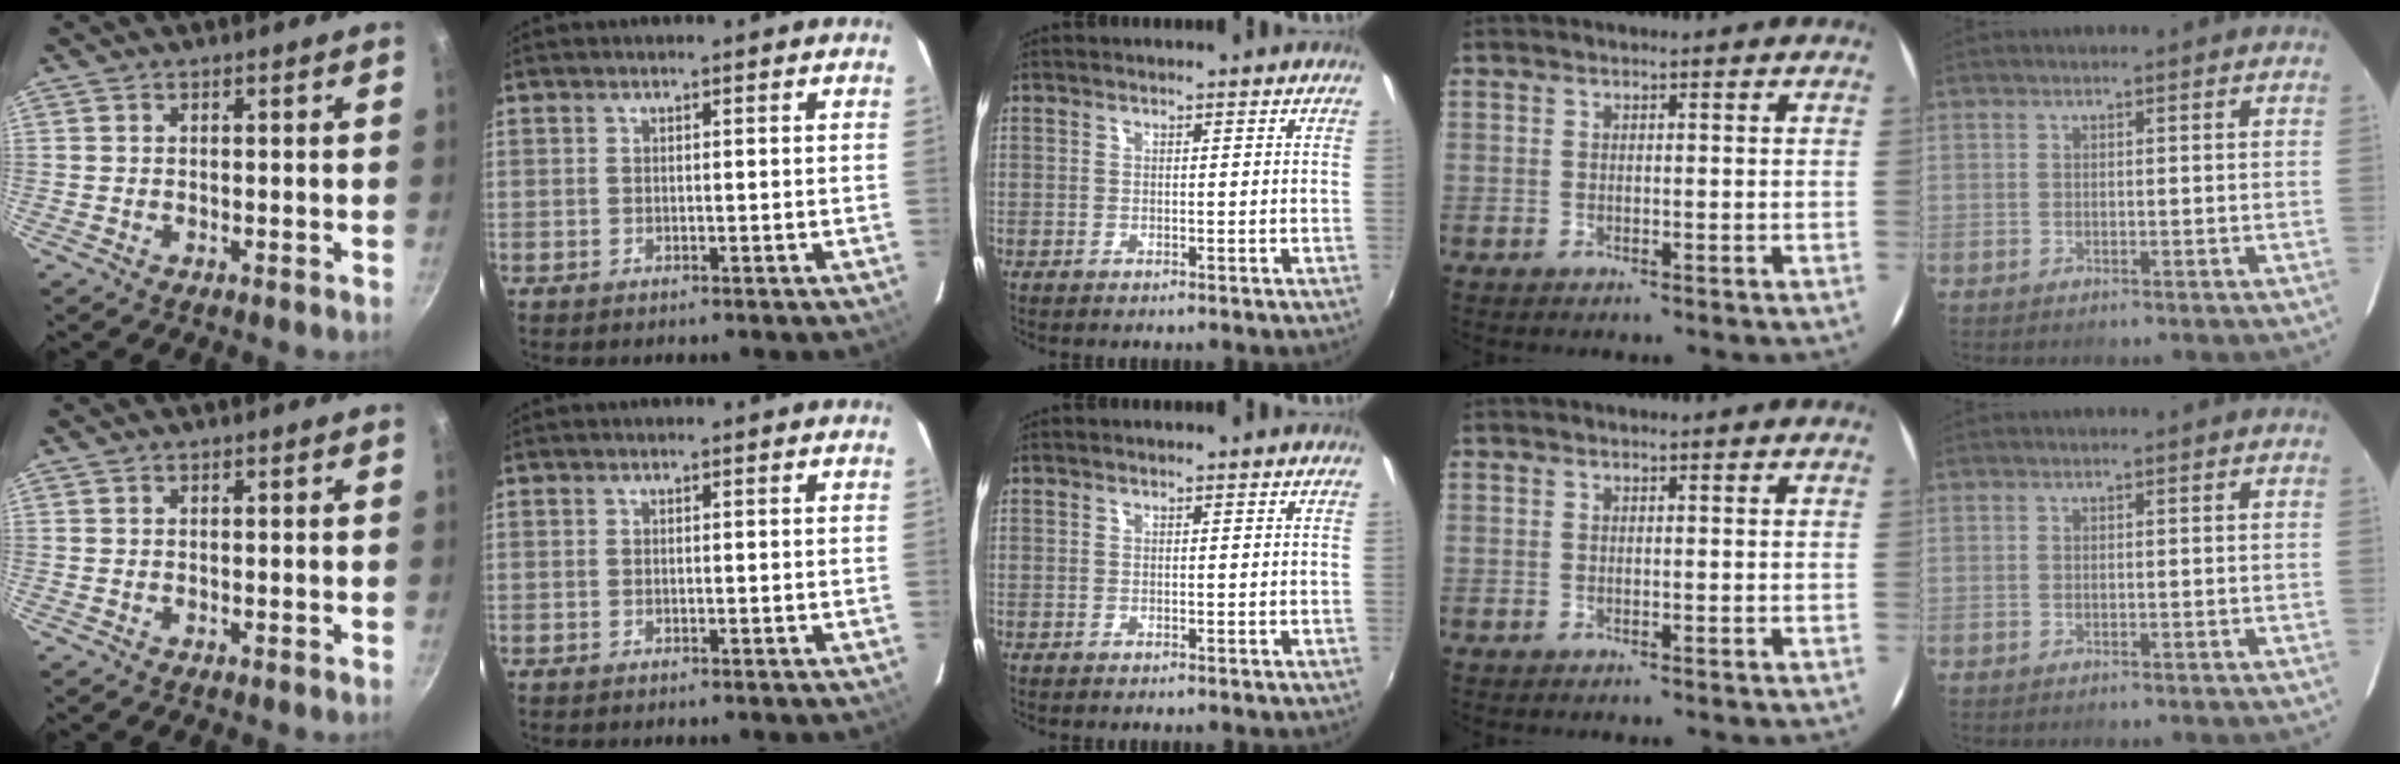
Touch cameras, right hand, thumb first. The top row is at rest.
{}